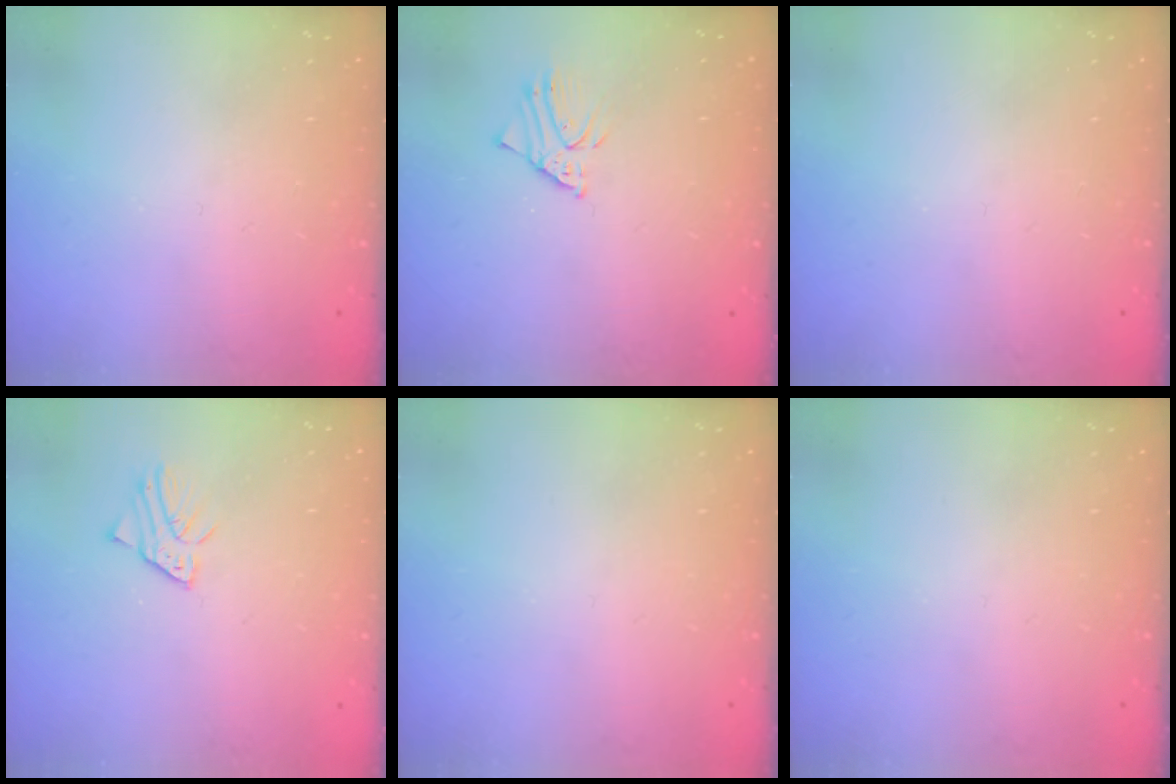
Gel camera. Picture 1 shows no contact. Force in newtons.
{"total": 2.3, "press": 2.3, "slide": 0.2}
{"total": 0.0}
{"total": 2.6, "press": 2.6, "slide": 0.2}
{"total": 0.0}
{"total": 0.0}